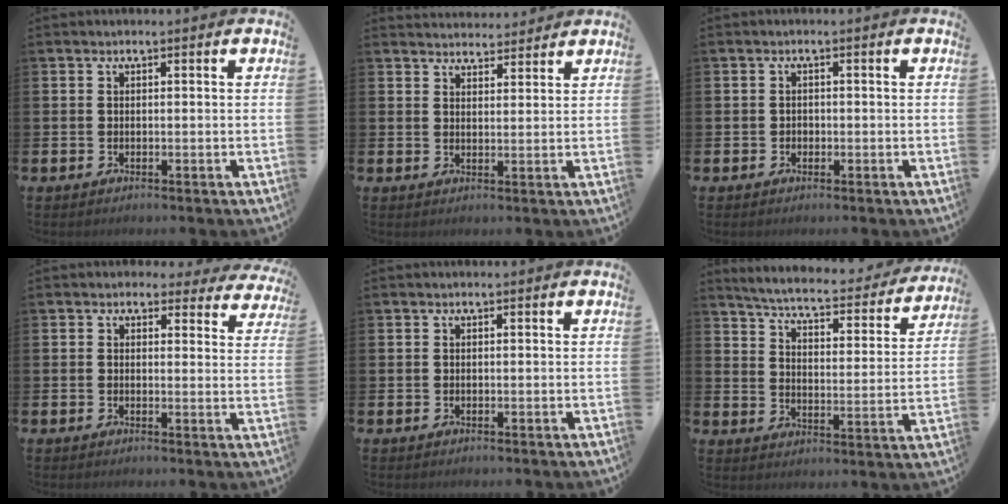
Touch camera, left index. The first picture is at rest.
{"total": 3.4, "force": [3.3, 0.7, -0.3], "torque": [0.002, -0.018, 0.061]}
{"total": 0.9, "force": [-0.3, 0.8, 0.2], "torque": [-0.005, 0.005, -0.007]}
{"total": 2.5, "force": [2.1, 1.3, 0.2], "torque": [-0.003, -0.009, 0.034]}
{"total": 0.0}
{"total": 5.4, "force": [5.0, 0.5, 1.8], "torque": [-0.055, -0.046, 0.077]}